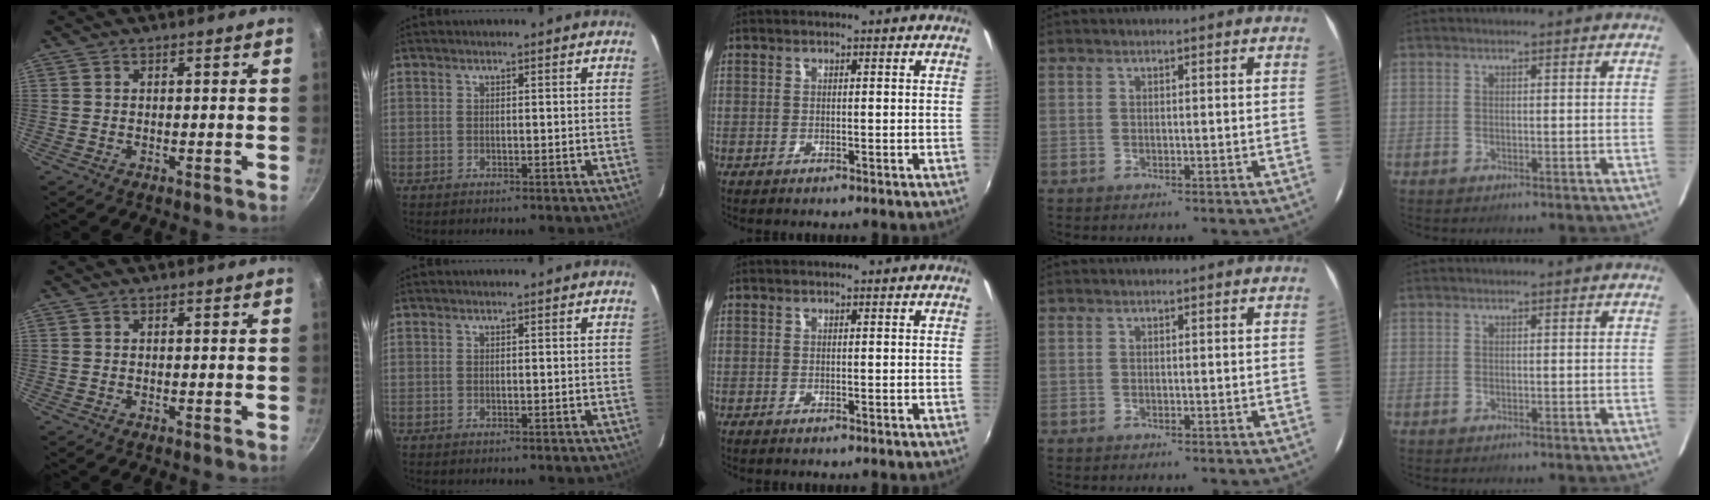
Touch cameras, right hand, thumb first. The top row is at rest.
{}